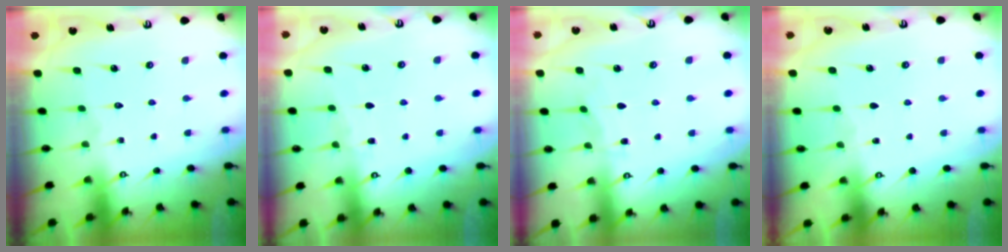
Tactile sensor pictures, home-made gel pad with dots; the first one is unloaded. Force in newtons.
{"total": 2.6, "press": 2.5, "slide": 0.4}
{"total": 2.3, "press": 2.3, "slide": 0.3}
{"total": 2.3, "press": 2.2, "slide": 0.2}